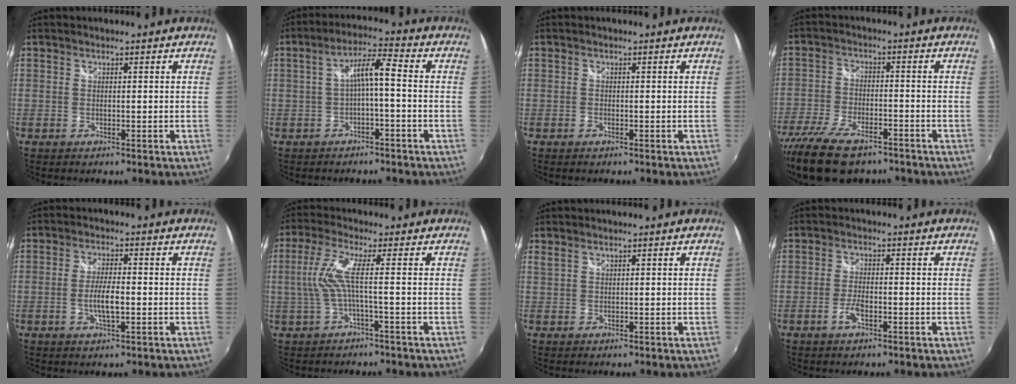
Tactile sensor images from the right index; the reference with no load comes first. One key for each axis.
{"total": 5.3, "fx": -1.4, "fy": 0.7, "fz": 5.0, "tx": -0.102, "ty": 0.011, "tz": -0.021}
{"total": 0.6, "fx": -0.4, "fy": 0.3, "fz": 0.2, "tx": -0.005, "ty": -0.002, "tz": -0.009}
{"total": 15.8, "fx": -11.7, "fy": 6.3, "fz": 8.6, "tx": -0.195, "ty": -0.042, "tz": -0.203}
{"total": 4.9, "fx": -1.2, "fy": 1.2, "fz": 4.6, "tx": -0.089, "ty": -0.004, "tz": -0.019}
{"total": 5.6, "fx": -0.9, "fy": -1.0, "fz": 5.5, "tx": -0.121, "ty": -0.003, "tz": -0.005}
{"total": 0.8, "fx": 0.6, "fy": 0.2, "fz": 0.5, "tx": -0.010, "ty": 0.001, "tz": 0.010}
{"total": 3.3, "fx": -1.5, "fy": 1.1, "fz": 2.7, "tx": -0.061, "ty": -0.002, "tz": -0.031}